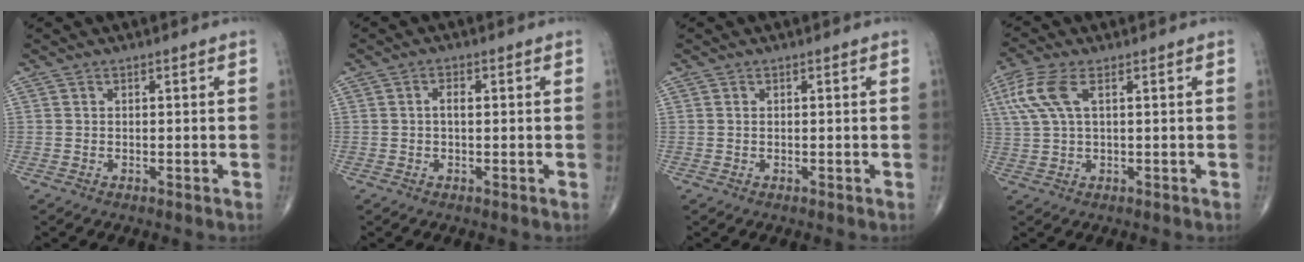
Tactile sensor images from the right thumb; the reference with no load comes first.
{"total": 1.7, "force": [0.1, 0.8, 1.5], "torque": [-0.026, 0.006, 0.000]}
{"total": 0.0}
{"total": 7.5, "force": [2.5, 3.0, 6.3], "torque": [-0.173, 0.014, 0.053]}